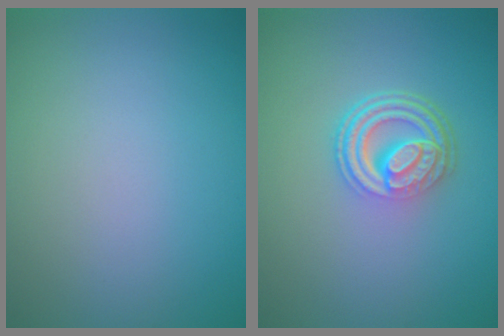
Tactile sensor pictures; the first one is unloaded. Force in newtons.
{"total": 4.7, "press": 3.4, "slide": 3.3}